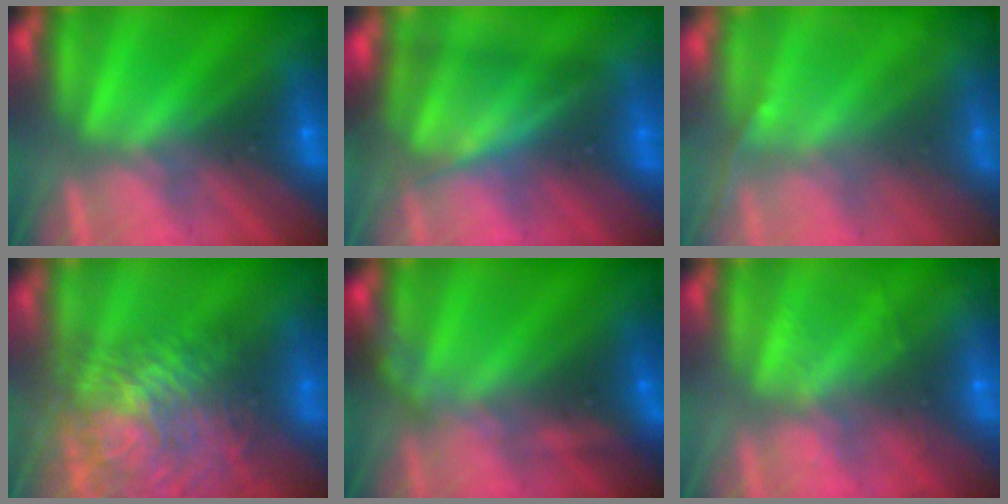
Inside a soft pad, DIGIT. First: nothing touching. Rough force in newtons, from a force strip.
{"total": 4.5}
{"total": 1.3}
{"total": 7.7}
{"total": 2.7}
{"total": 2.0}